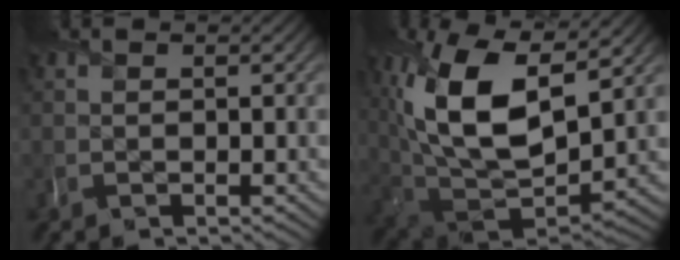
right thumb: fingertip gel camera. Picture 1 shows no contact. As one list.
[{"total": 16.3, "force": [5.3, 8.0, 13.2], "torque": [-0.279, 0.001, 0.102]}]